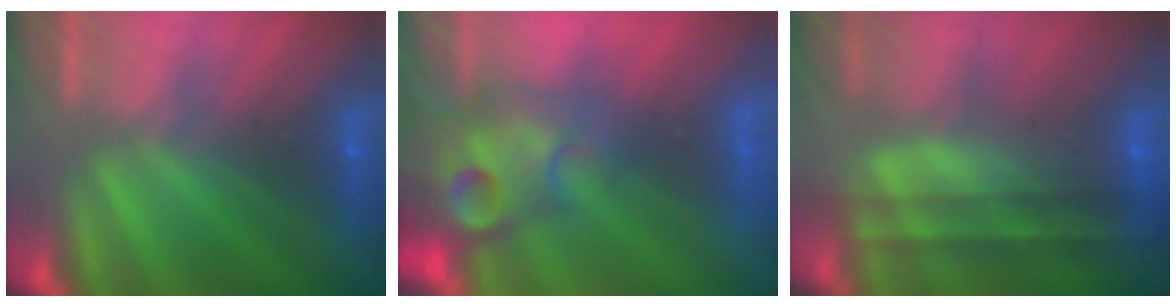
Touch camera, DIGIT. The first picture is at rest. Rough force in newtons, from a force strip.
{"total": 9.5}
{"total": 6.3}